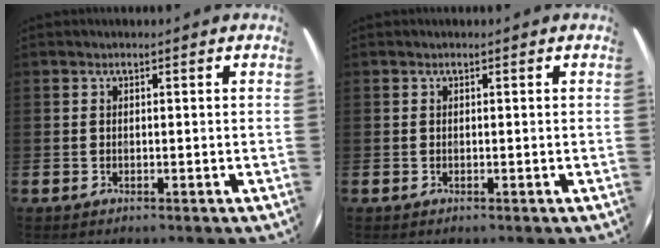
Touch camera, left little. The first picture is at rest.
{"total": 0.0}